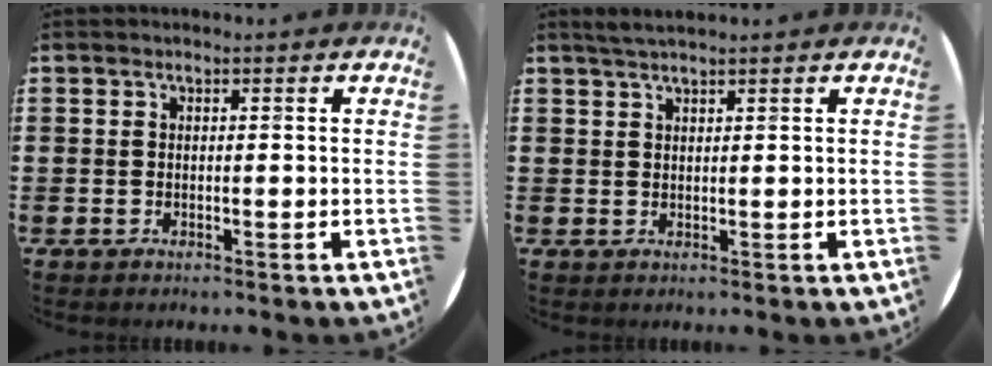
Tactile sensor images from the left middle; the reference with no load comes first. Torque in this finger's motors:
{"motor_torque": [0.45, -0.38, 0.05, 0.01]}